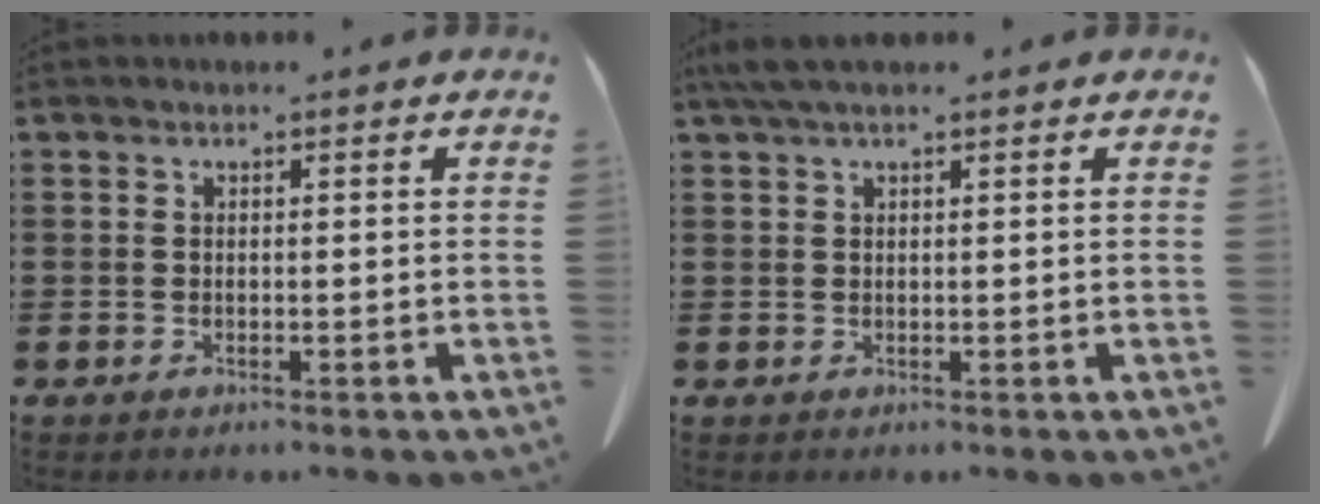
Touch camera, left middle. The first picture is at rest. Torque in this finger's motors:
{"motor_torque": [0.63, 0.58, 0.08, 0.06]}